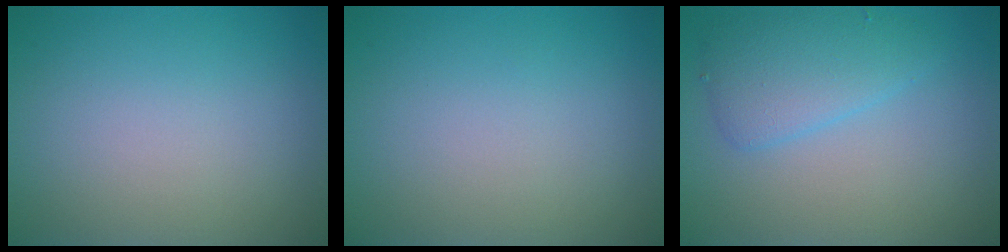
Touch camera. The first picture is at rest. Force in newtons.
{"total": 0.0}
{"total": 3.5, "press": 3.5, "slide": 0.2}